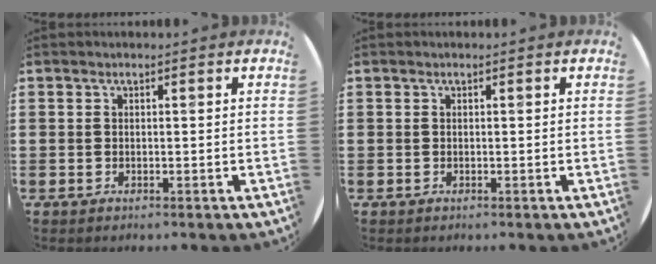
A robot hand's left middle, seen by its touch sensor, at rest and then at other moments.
{"total": 0.0}